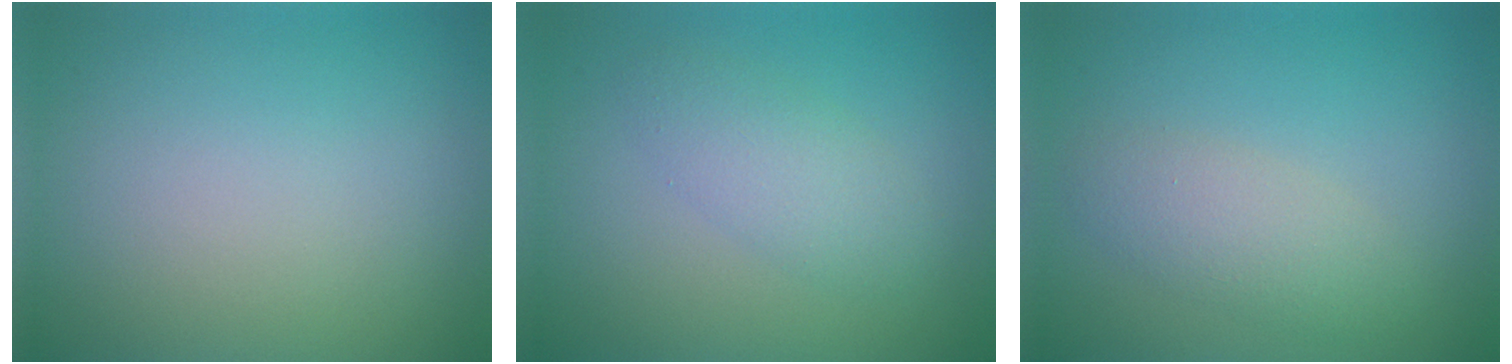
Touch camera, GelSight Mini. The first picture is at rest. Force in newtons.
{"total": 2.7, "press": 2.7, "slide": 0.1}
{"total": 2.8, "press": 2.8, "slide": 0.1}